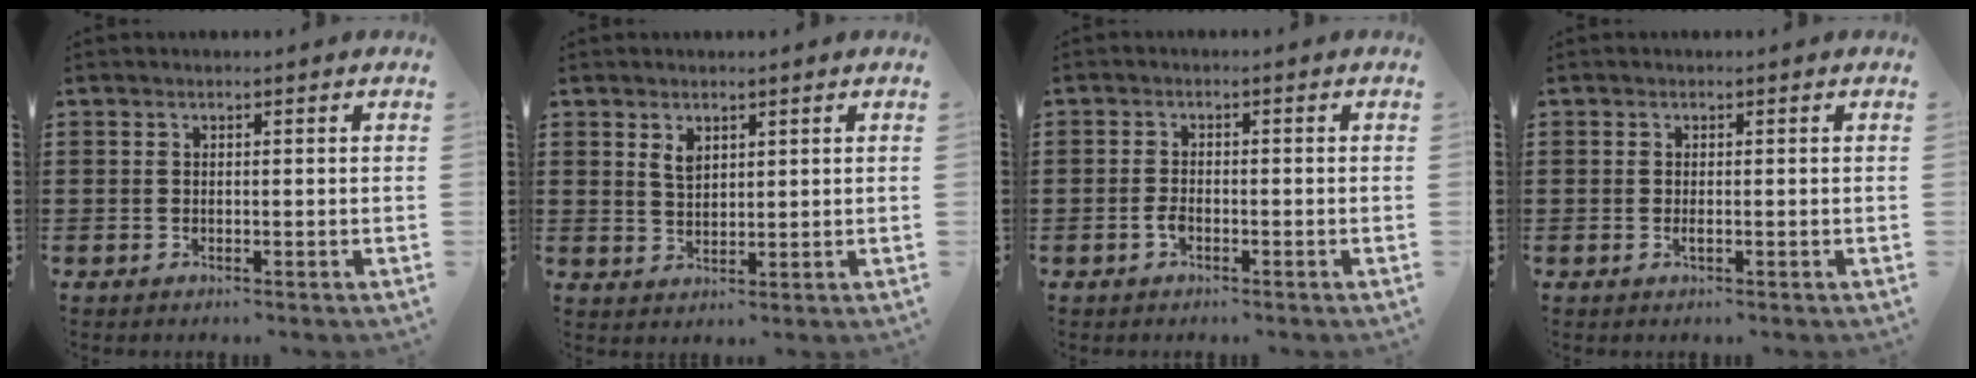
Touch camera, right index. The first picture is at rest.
{"total": 2.5, "force": [1.5, 1.4, 1.4], "torque": [-0.034, 0.003, 0.029]}
{"total": 1.6, "force": [-0.8, 0.7, 1.2], "torque": [-0.033, -0.008, -0.016]}
{"total": 0.7, "force": [-0.2, 0.2, 0.6], "torque": [-0.012, -0.004, -0.002]}